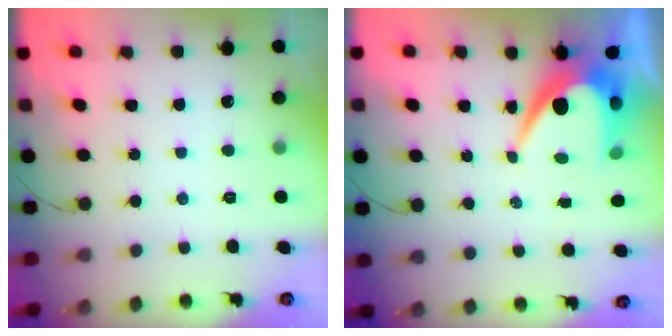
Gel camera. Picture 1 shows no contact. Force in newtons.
{"total": 8.2, "press": 8.2, "slide": 0.4}